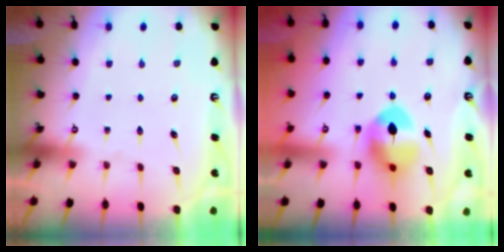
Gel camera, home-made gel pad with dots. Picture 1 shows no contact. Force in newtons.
{"total": 11.8, "press": 11.8, "slide": 0.6}